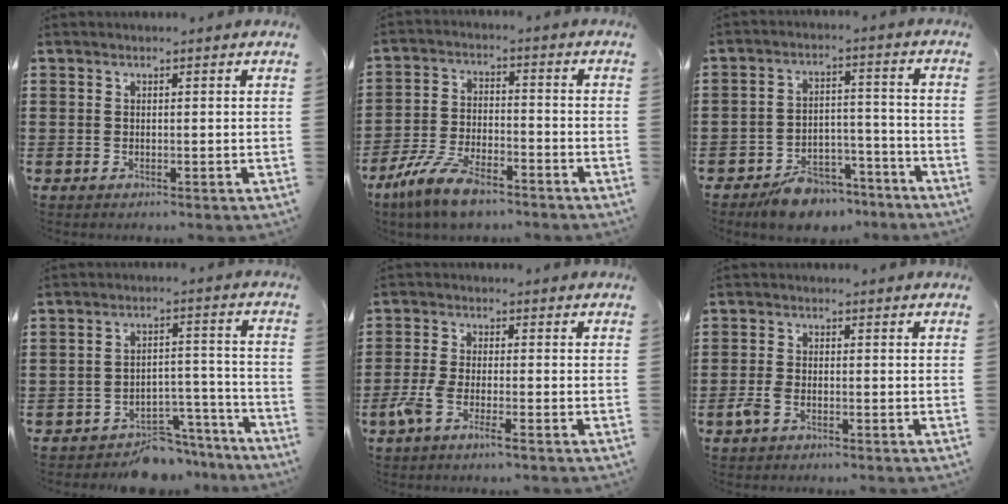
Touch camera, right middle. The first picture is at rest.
{"total": 8.6, "force": [-6.5, 2.4, 5.1], "torque": [-0.115, 0.007, -0.128]}
{"total": 6.7, "force": [-6.0, 2.4, 1.7], "torque": [-0.018, 0.031, -0.112]}
{"total": 6.4, "force": [-6.0, 1.8, 1.3], "torque": [-0.013, 0.026, -0.116]}
{"total": 4.3, "force": [-2.3, 0.9, 3.5], "torque": [-0.093, -0.009, -0.050]}
{"total": 2.7, "force": [-1.4, 1.1, 2.0], "torque": [-0.057, -0.005, -0.032]}